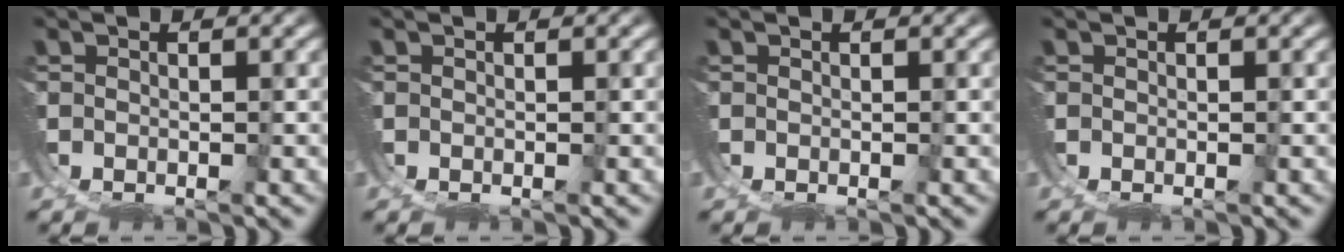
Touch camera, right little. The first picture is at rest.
{"total": 0.0}
{"total": 0.0}
{"total": 0.0}